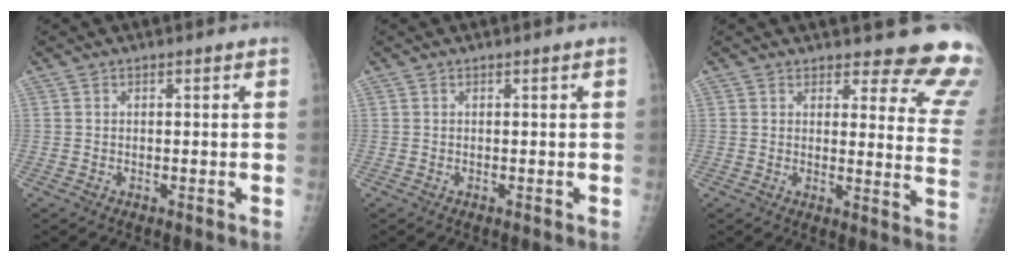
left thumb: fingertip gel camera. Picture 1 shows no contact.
{"total": 0.0}
{"total": 14.6, "force": [13.7, 3.6, 3.6], "torque": [0.013, -0.132, 0.123]}